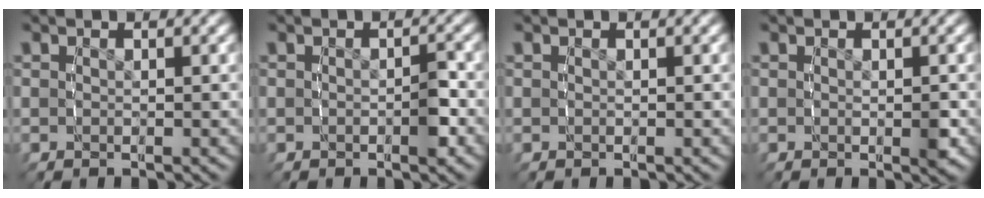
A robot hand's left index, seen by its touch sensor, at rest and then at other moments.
{"total": 1.1, "force": [-0.5, 0.5, 0.9], "torque": [-0.007, 0.004, -0.010]}
{"total": 0.0}
{"total": 0.7, "force": [-0.2, 0.1, 0.6], "torque": [-0.002, -0.002, 0.000]}